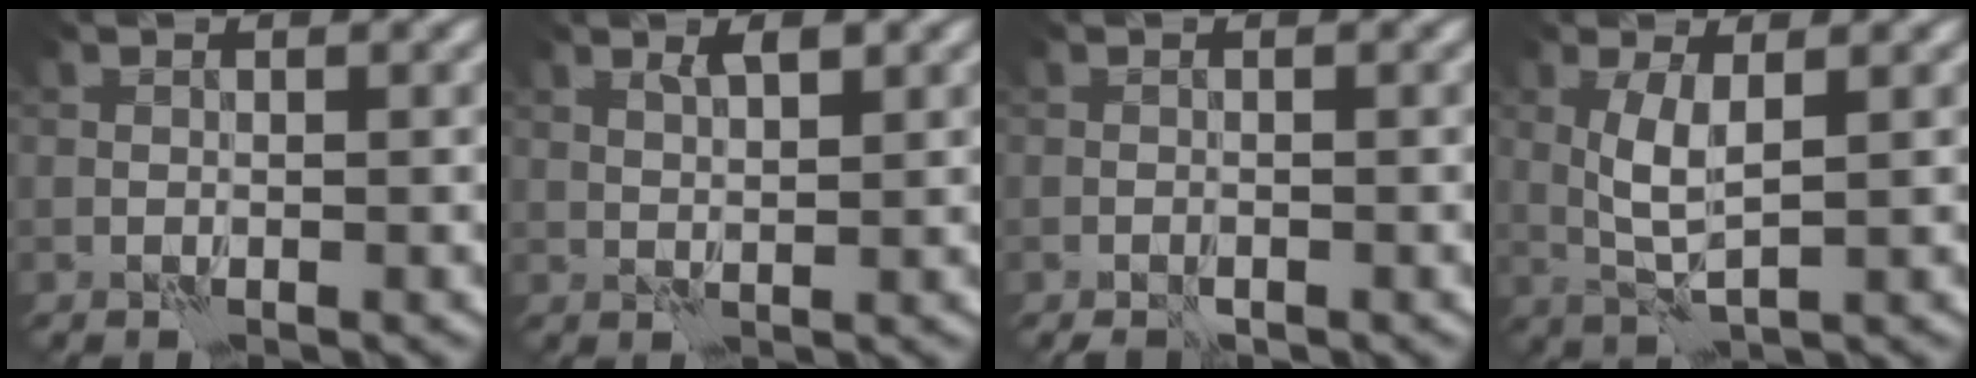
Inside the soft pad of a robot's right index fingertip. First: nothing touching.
{"total": 1.7, "force": [1.1, 0.4, 1.2], "torque": [-0.027, -0.003, 0.020]}
{"total": 1.0, "force": [-0.8, 0.3, 0.6], "torque": [-0.012, -0.002, -0.016]}
{"total": 3.2, "force": [0.6, 0.8, 3.1], "torque": [-0.071, 0.001, 0.014]}